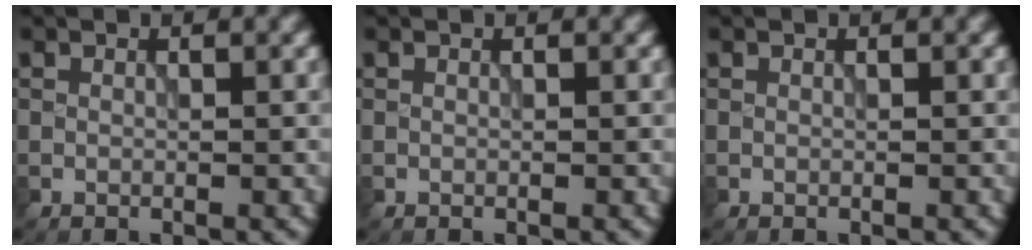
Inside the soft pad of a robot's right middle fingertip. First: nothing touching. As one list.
[{"total": 0.0}, {"total": 0.0}]